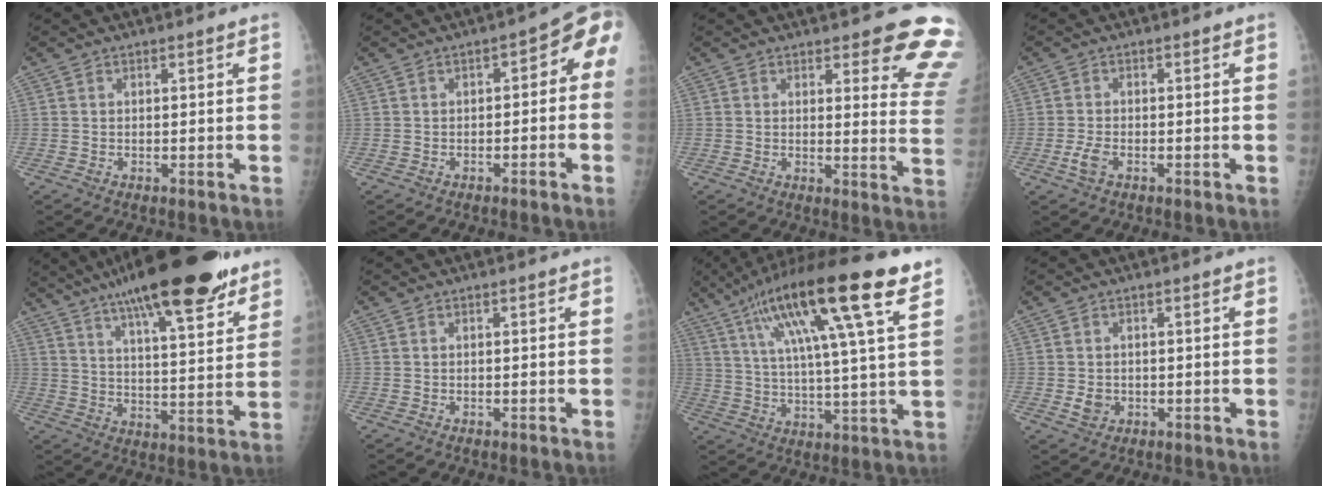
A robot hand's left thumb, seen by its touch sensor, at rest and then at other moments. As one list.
[{"total": 5.7, "force": [-1.7, 3.2, 4.3], "torque": [-0.029, 0.039, -0.030]}, {"total": 11.8, "force": [9.1, 3.4, 6.6], "torque": [-0.030, -0.067, 0.081]}, {"total": 2.5, "force": [-1.2, 1.4, 1.8], "torque": [-0.044, 0.001, -0.027]}, {"total": 24.1, "force": [16.5, 6.0, 16.6], "torque": [-0.238, -0.039, 0.251]}, {"total": 0.0}, {"total": 22.2, "force": [11.5, 2.9, 18.7], "torque": [-0.316, -0.009, 0.188]}, {"total": 2.4, "force": [-0.4, 2.1, 1.0], "torque": [-0.009, 0.000, -0.002]}]